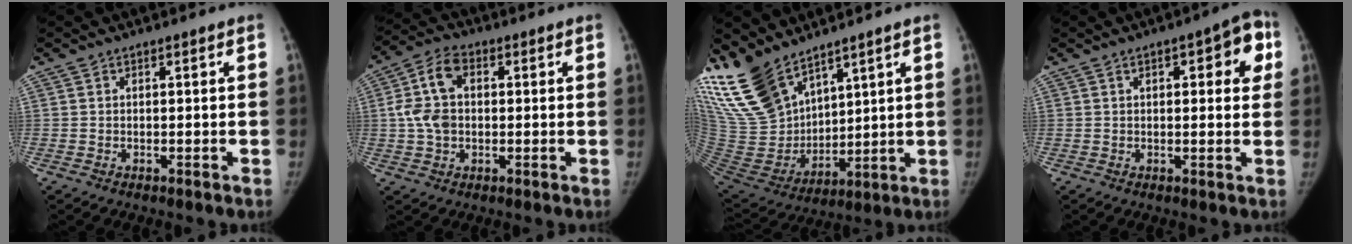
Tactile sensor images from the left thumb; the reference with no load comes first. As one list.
[{"total": 8.9, "force": [0.8, 6.2, 6.4], "torque": [-0.125, 0.020, 0.011]}, {"total": 18.8, "force": [14.1, 8.6, 8.8], "torque": [-0.159, -0.065, 0.292]}, {"total": 7.8, "force": [2.5, 3.2, 6.7], "torque": [-0.051, 0.005, 0.023]}]